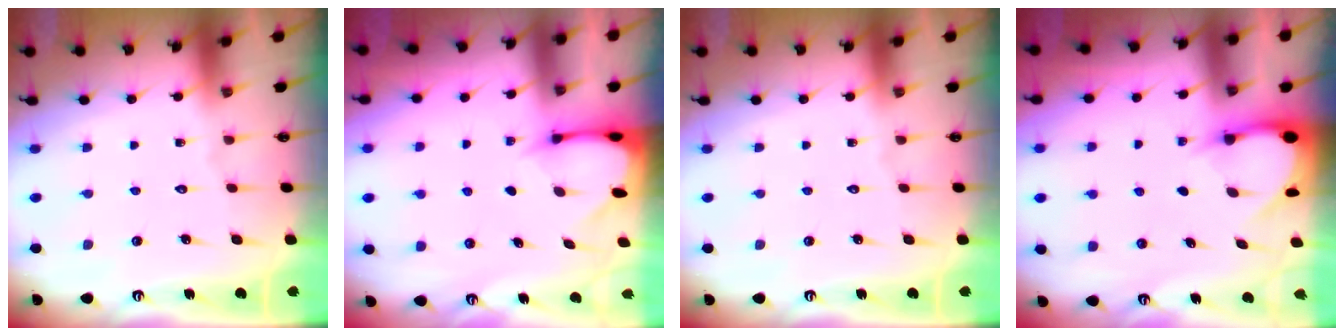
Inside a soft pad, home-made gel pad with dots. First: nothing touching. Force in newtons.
{"total": 2.6, "press": 2.5, "slide": 0.3}
{"total": 0.0}
{"total": 3.2, "press": 3.2, "slide": 0.2}